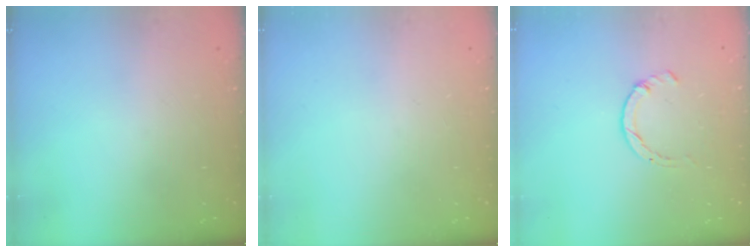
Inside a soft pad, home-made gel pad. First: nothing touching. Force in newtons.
{"total": 0.0}
{"total": 1.7, "press": 1.7, "slide": 0.3}